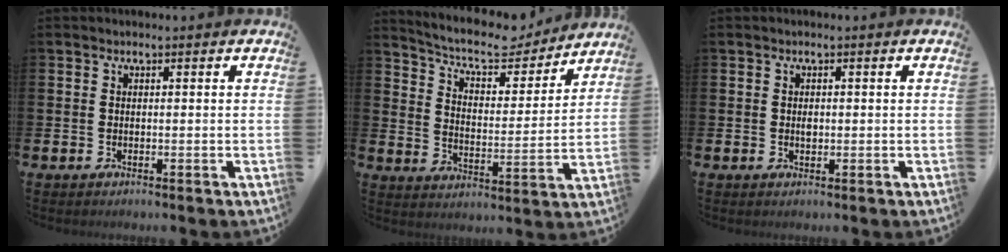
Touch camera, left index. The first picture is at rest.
{"total": 8.4, "force": [7.7, 2.3, 2.6], "torque": [-0.074, -0.054, 0.132]}
{"total": 1.1, "force": [0.1, 0.7, 0.8], "torque": [-0.014, 0.004, -0.001]}